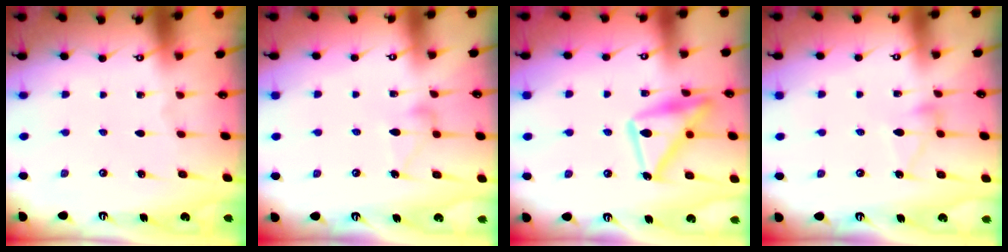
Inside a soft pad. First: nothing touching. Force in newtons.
{"total": 7.9, "press": 7.9, "slide": 0.2}
{"total": 16.6, "press": 16.6, "slide": 0.9}
{"total": 5.1, "press": 5.1, "slide": 0.3}